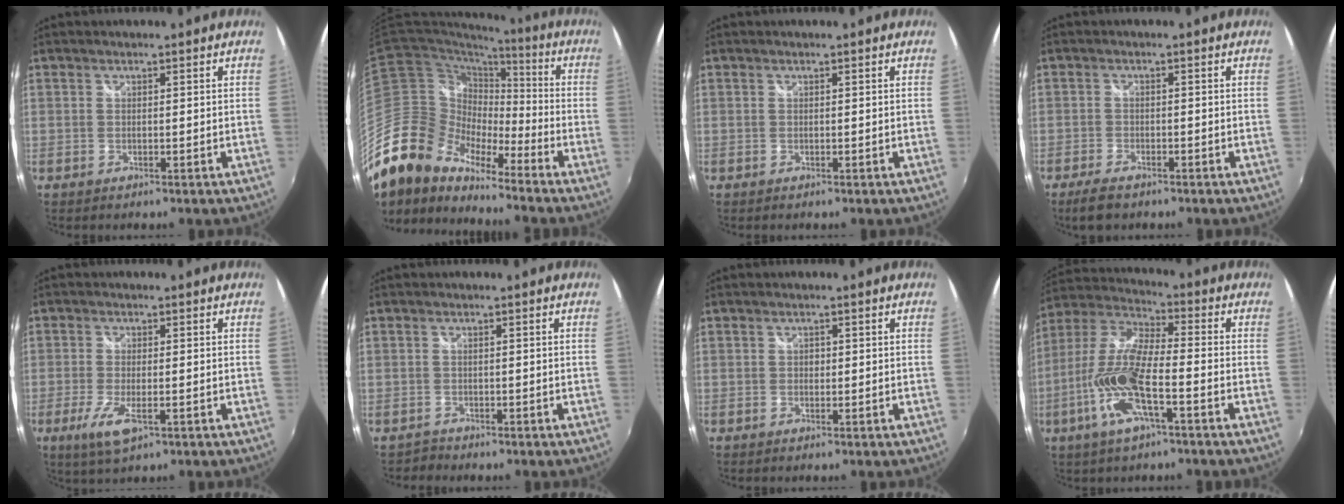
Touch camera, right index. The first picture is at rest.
{"total": 16.2, "force": [-13.2, 7.5, 5.5], "torque": [-0.108, 0.013, -0.263]}
{"total": 0.0}
{"total": 4.5, "force": [-3.4, 1.6, 2.5], "torque": [-0.064, -0.009, -0.062]}
{"total": 6.3, "force": [-2.8, 1.8, 5.4], "torque": [-0.116, -0.018, -0.047]}
{"total": 1.5, "force": [-1.1, 0.8, -0.5], "torque": [0.005, 0.007, -0.020]}
{"total": 0.7, "force": [-0.1, 0.7, 0.2], "torque": [-0.002, 0.000, -0.002]}
{"total": 14.6, "force": [-5.6, 3.3, 13.1], "torque": [-0.279, -0.010, -0.114]}